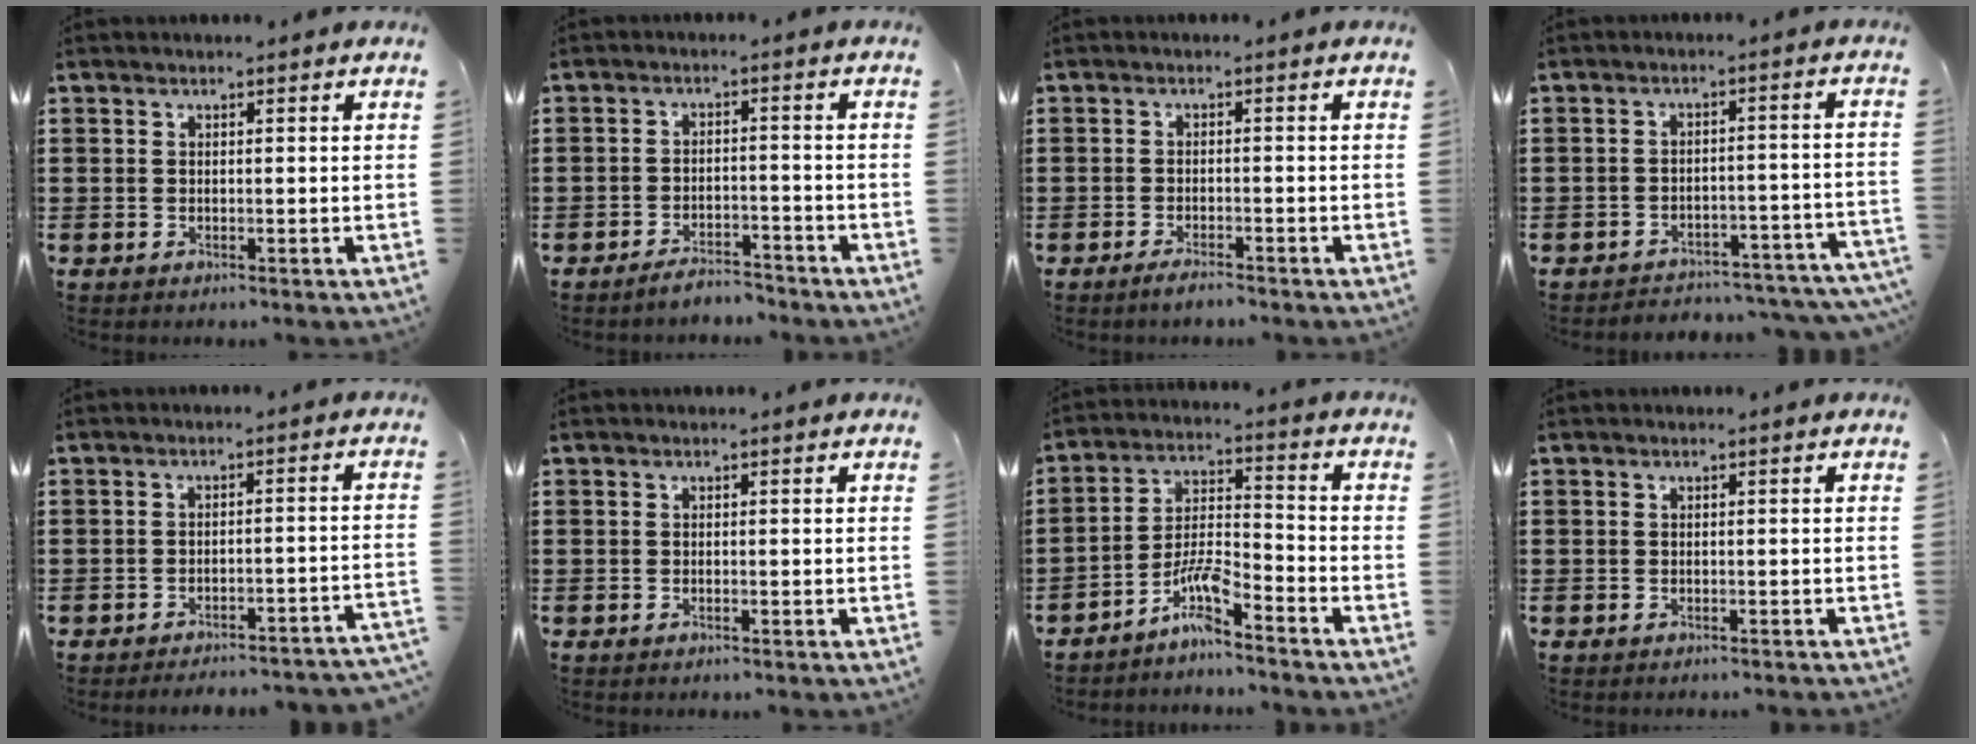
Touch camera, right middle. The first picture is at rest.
{"total": 3.4, "force": [-3.3, 0.5, 0.4], "torque": [-0.009, 0.005, -0.067]}
{"total": 1.8, "force": [-1.6, 0.1, 0.8], "torque": [-0.016, -0.001, -0.029]}
{"total": 3.5, "force": [-3.4, 0.3, 0.3], "torque": [-0.010, 0.005, -0.074]}
{"total": 3.1, "force": [-3.0, -0.2, 0.7], "torque": [-0.013, 0.001, -0.064]}
{"total": 0.0}
{"total": 6.4, "force": [-5.0, 0.7, 3.8], "torque": [-0.094, -0.008, -0.103]}
{"total": 0.6, "force": [-0.6, 0.1, 0.0], "torque": [0.000, 0.001, -0.013]}